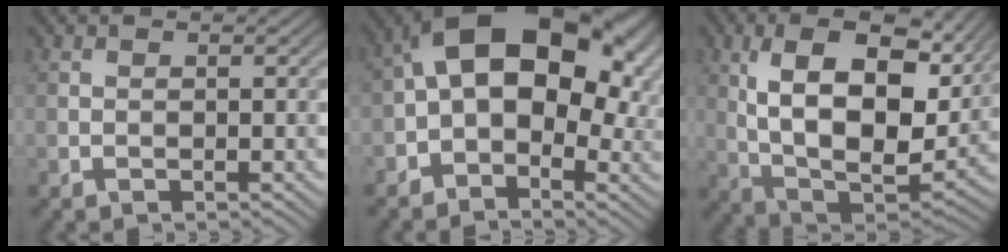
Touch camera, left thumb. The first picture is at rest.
{"total": 15.8, "force": [1.5, 9.8, 12.4], "torque": [-0.176, 0.009, 0.015]}
{"total": 16.8, "force": [5.6, 9.0, 13.0], "torque": [-0.250, -0.002, 0.107]}